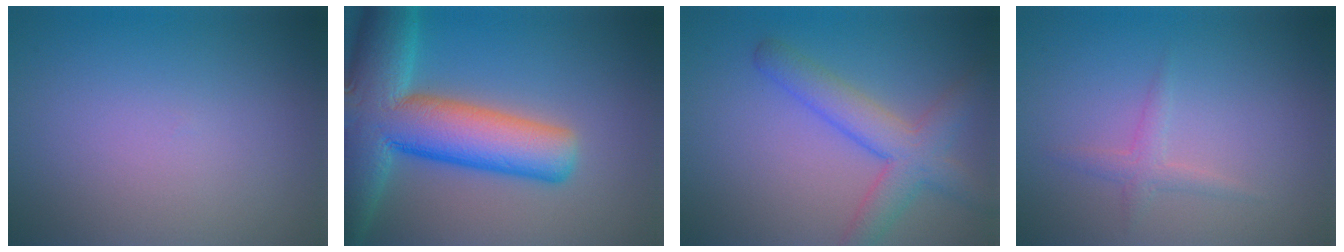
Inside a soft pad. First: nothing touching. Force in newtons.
{"total": 13.1, "press": 13.1, "slide": 0.8}
{"total": 4.8, "press": 4.8, "slide": 0.3}
{"total": 1.3, "press": 1.3, "slide": 0.1}